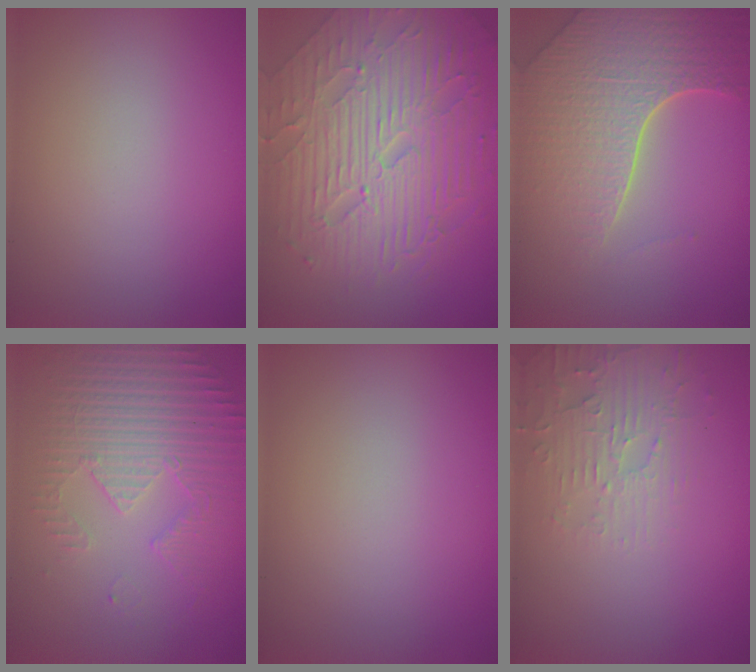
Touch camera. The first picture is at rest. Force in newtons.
{"total": 10.1, "press": 6.7, "slide": 7.6}
{"total": 8.0, "press": 5.7, "slide": 5.7}
{"total": 4.2, "press": 3.6, "slide": 2.1}
{"total": 0.0}
{"total": 3.2, "press": 3.1, "slide": 0.7}